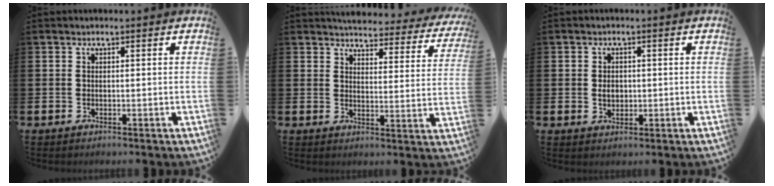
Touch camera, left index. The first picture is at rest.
{"total": 4.4, "force": [4.3, 1.0, 0.6], "torque": [-0.021, -0.038, 0.069]}
{"total": 2.2, "force": [0.1, 1.7, 1.4], "torque": [-0.011, 0.000, -0.003]}